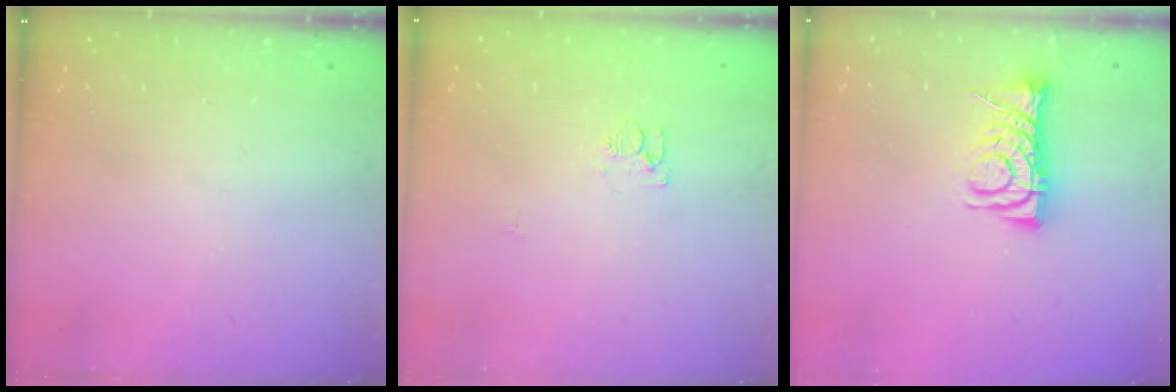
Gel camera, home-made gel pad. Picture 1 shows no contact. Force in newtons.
{"total": 5.5, "press": 5.5, "slide": 0.4}
{"total": 8.8, "press": 8.8, "slide": 0.7}